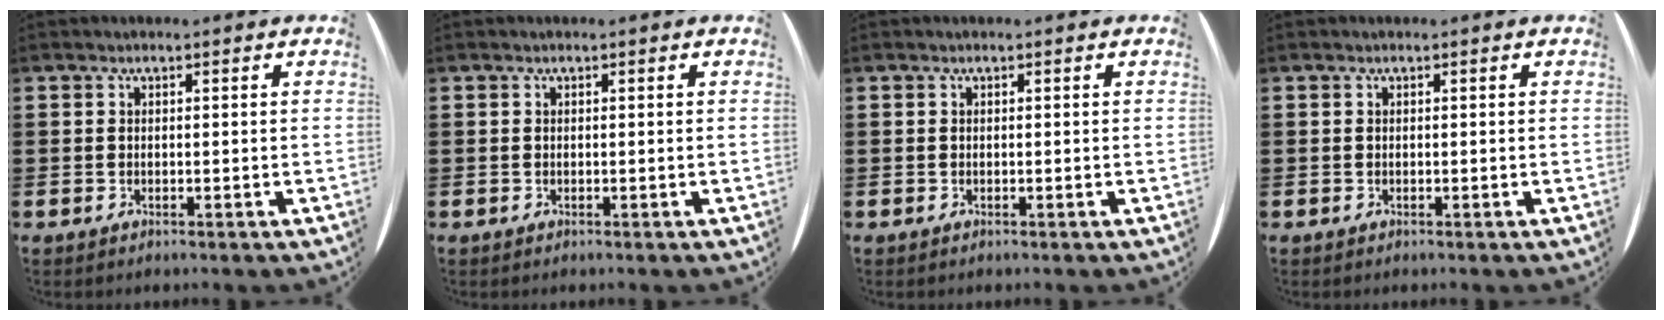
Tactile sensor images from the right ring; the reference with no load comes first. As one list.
[{"total": 0.0}, {"total": 0.0}, {"total": 0.0}]